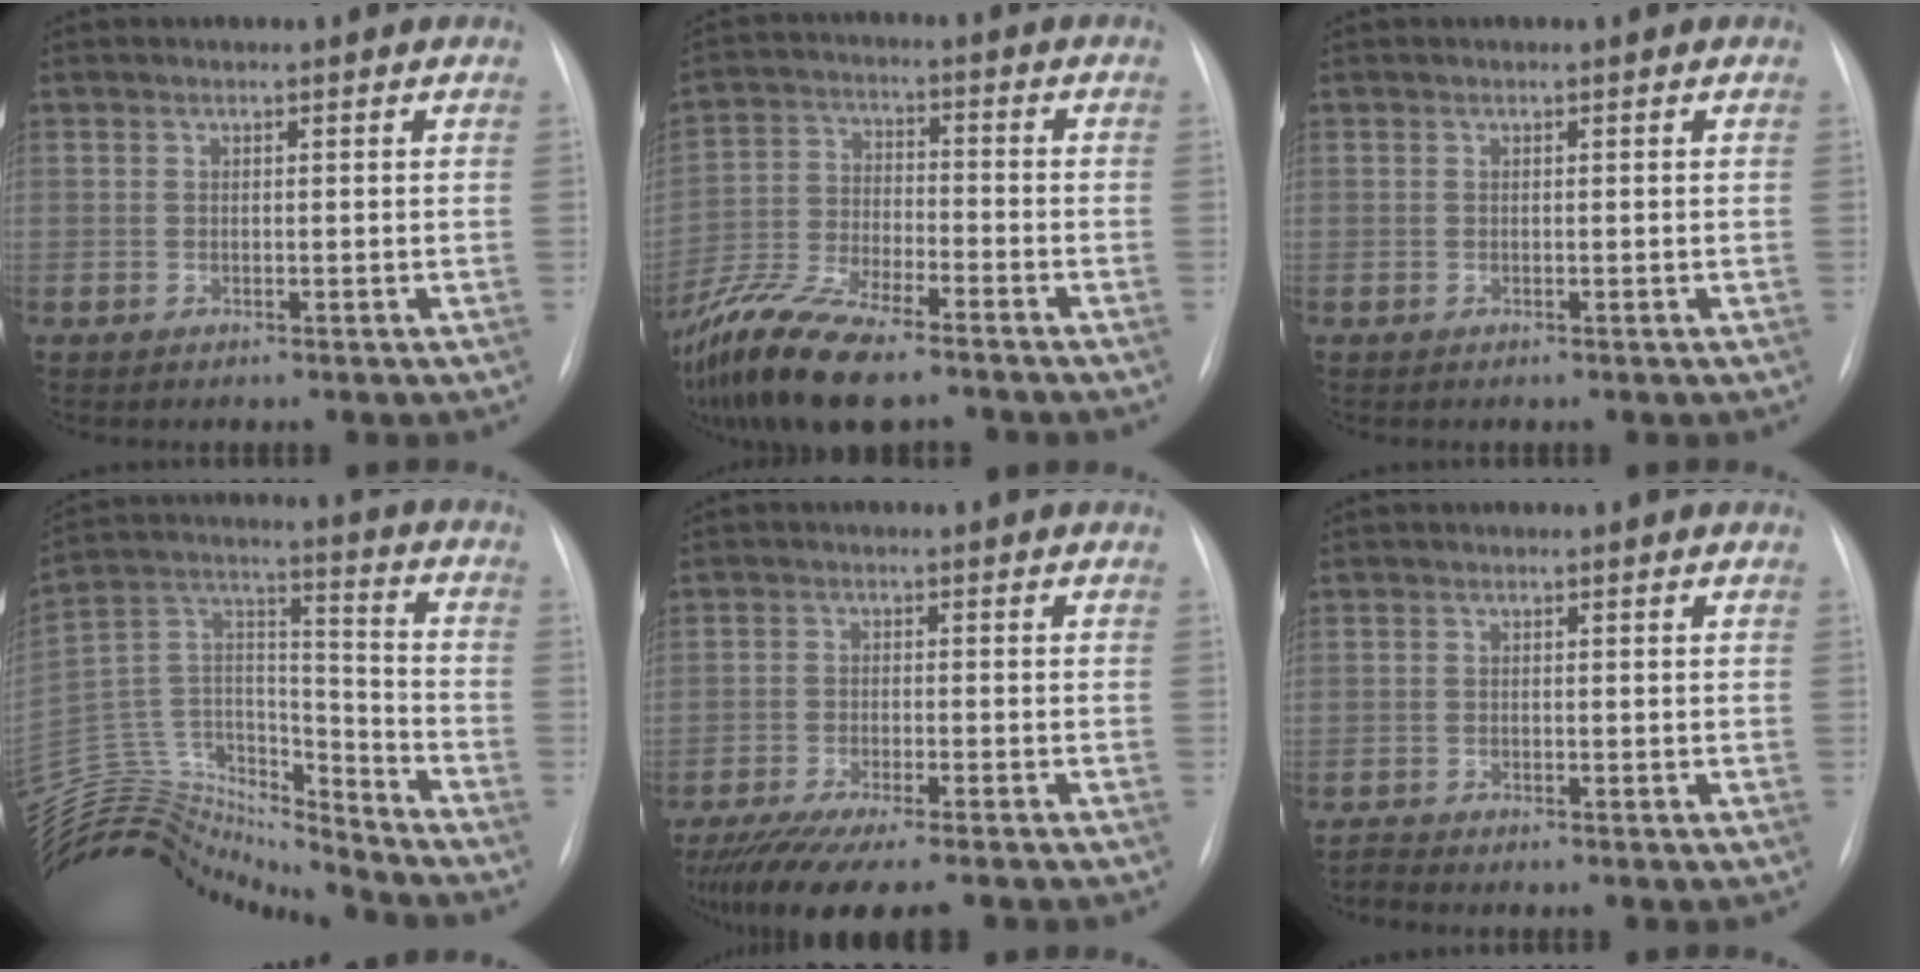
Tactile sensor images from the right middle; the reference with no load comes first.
{"total": 15.1, "force": [-11.4, 3.6, 9.1], "torque": [-0.200, -0.029, -0.212]}
{"total": 0.0}
{"total": 21.2, "force": [-20.6, 3.5, 3.4], "torque": [-0.076, 0.065, -0.347]}
{"total": 11.6, "force": [-9.5, 1.0, 6.6], "torque": [-0.102, -0.024, -0.148]}
{"total": 1.2, "force": [-1.0, -0.5, -0.3], "torque": [-0.002, -0.010, -0.020]}